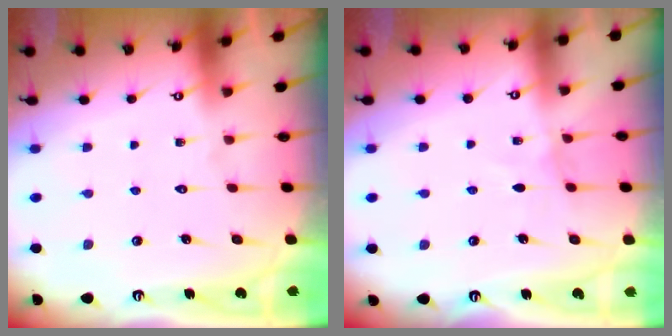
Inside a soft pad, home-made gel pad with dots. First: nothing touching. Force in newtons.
{"total": 2.9, "press": 2.9, "slide": 0.4}